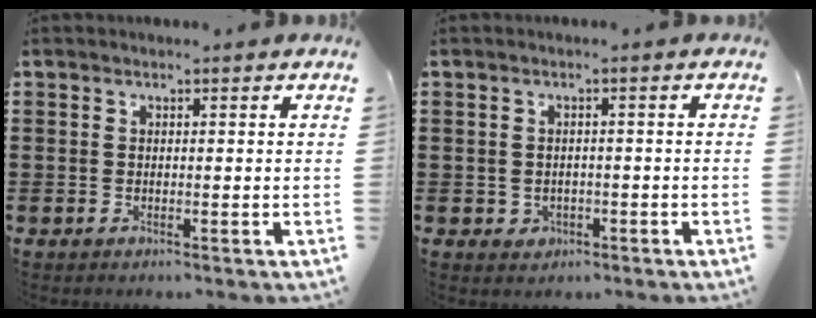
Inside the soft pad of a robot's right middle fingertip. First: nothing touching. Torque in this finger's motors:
{"motor_torque": [0.50, -0.31, -0.02, 0.00]}